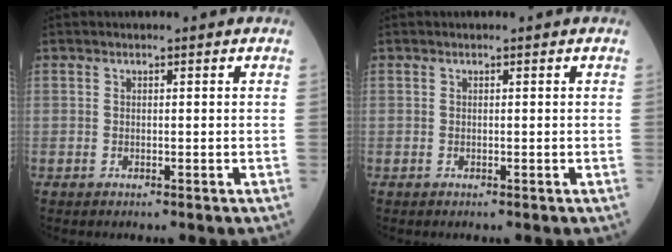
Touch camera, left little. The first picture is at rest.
{"total": 0.0}